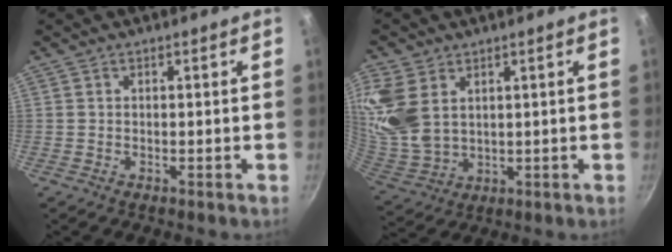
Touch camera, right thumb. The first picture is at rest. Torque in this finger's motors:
{"motor_torque": [0.48, 3.22, 1.28, -0.14, 0.19]}